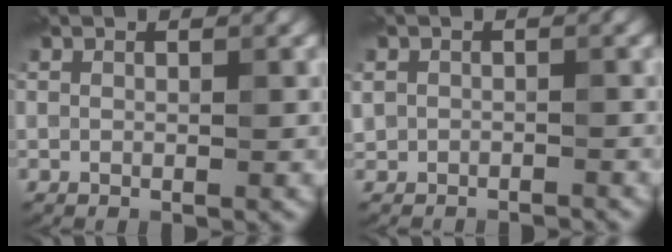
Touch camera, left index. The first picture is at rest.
{"total": 1.9, "force": [-1.3, 1.3, -0.4], "torque": [0.022, 0.006, -0.023]}